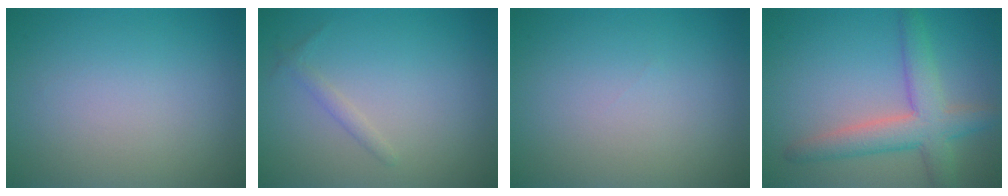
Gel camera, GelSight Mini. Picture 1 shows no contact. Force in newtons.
{"total": 0.9, "press": 0.9, "slide": 0.1}
{"total": 0.0}
{"total": 5.2, "press": 5.2, "slide": 0.2}